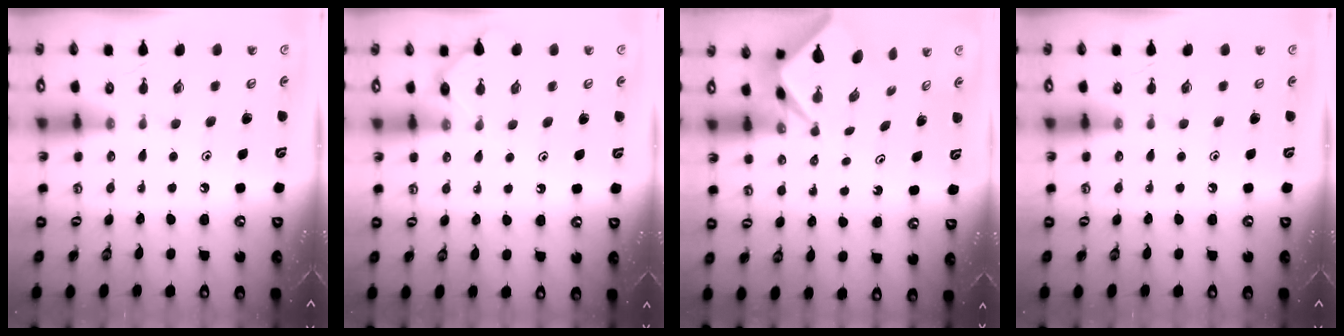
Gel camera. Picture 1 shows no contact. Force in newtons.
{"total": 3.7, "press": 3.7, "slide": 0.5}
{"total": 2.1, "press": 2.1, "slide": 0.2}
{"total": 0.0}